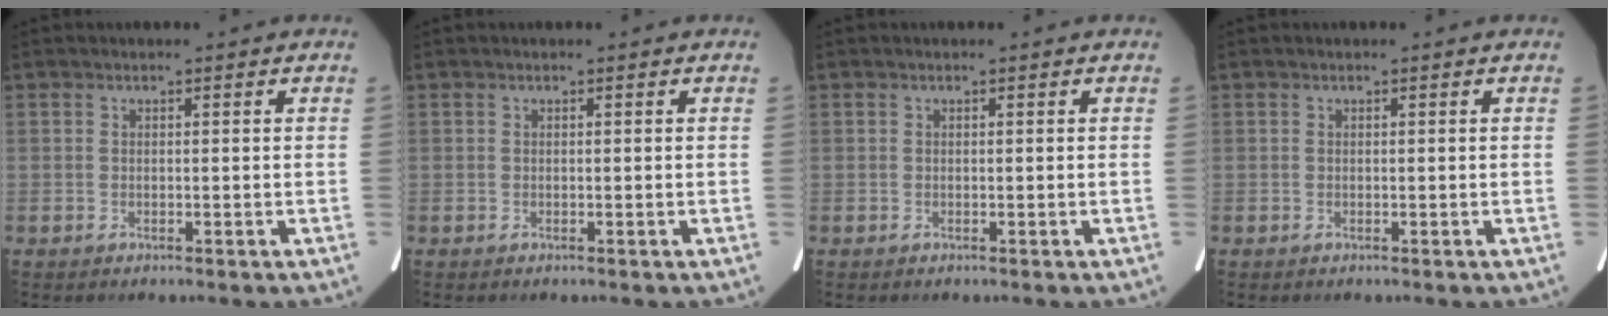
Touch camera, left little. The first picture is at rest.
{"total": 0.0}
{"total": 0.0}
{"total": 0.0}